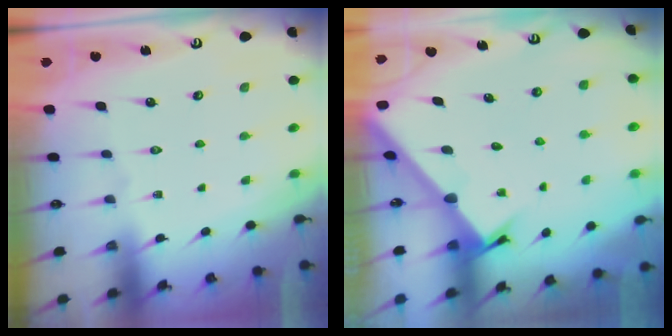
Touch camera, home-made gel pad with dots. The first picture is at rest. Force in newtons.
{"total": 2.1, "press": 2.1, "slide": 0.2}